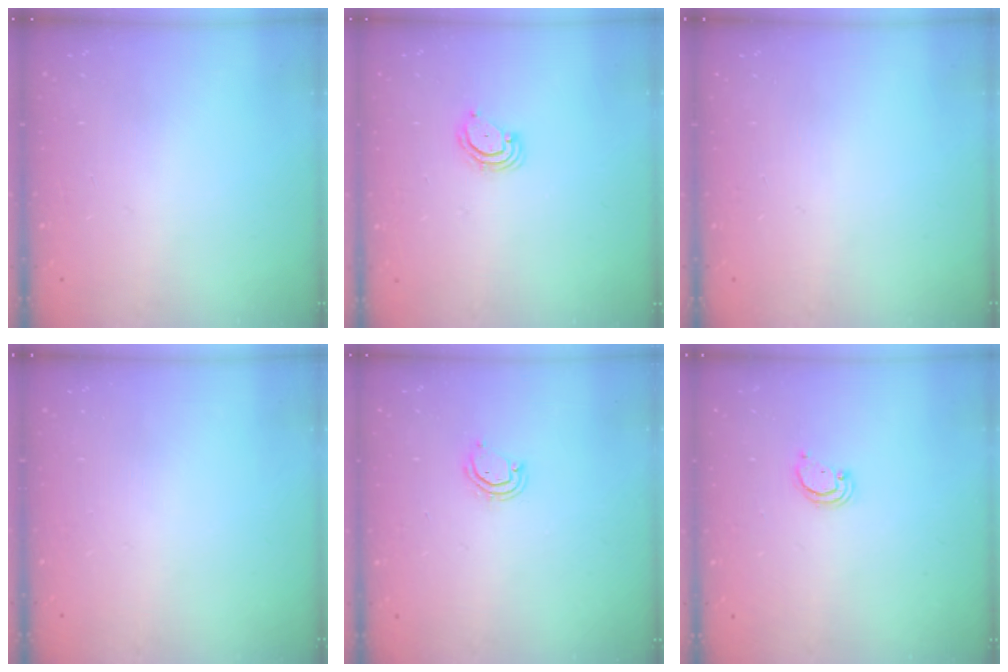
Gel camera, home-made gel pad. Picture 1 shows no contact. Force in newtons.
{"total": 3.8, "press": 3.8, "slide": 0.3}
{"total": 0.0}
{"total": 0.0}
{"total": 3.4, "press": 3.4, "slide": 0.2}
{"total": 2.4, "press": 2.4, "slide": 0.2}